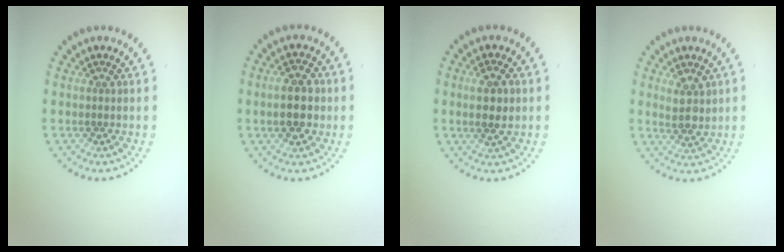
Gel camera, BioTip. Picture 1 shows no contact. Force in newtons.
{"total": 4.6, "press": 4.6, "slide": 0.2}
{"total": 2.8, "press": 2.8, "slide": 0.6}
{"total": 2.1, "press": 2.0, "slide": 0.8}